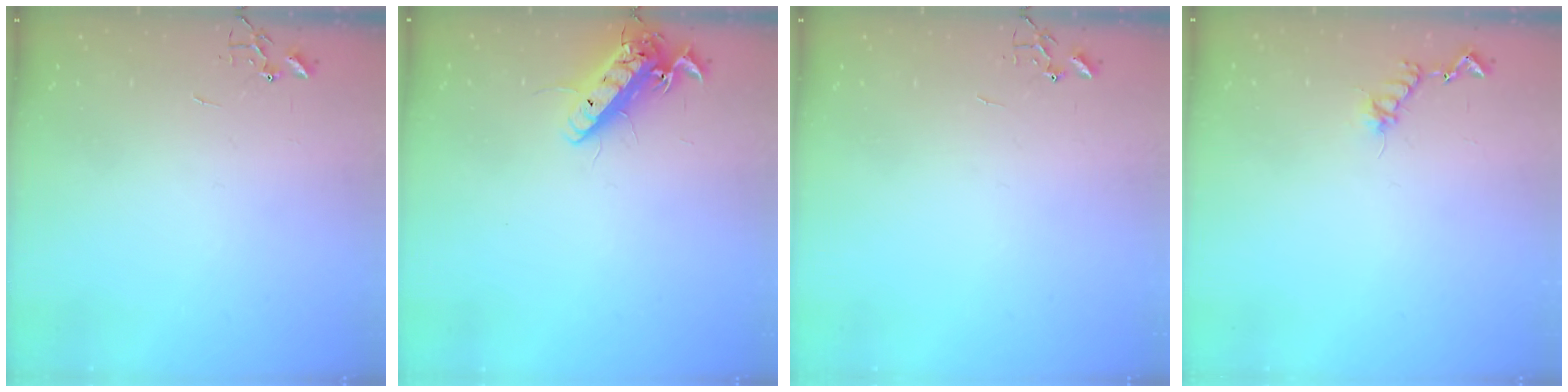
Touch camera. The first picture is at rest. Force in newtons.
{"total": 14.8, "press": 14.5, "slide": 2.8}
{"total": 0.0}
{"total": 8.7, "press": 8.6, "slide": 0.7}